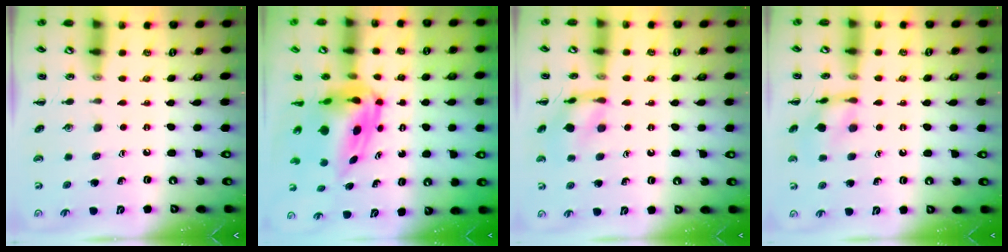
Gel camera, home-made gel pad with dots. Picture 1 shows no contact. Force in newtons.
{"total": 7.5, "press": 7.2, "slide": 2.4}
{"total": 11.3, "press": 11.2, "slide": 0.9}
{"total": 10.3, "press": 10.3, "slide": 0.4}